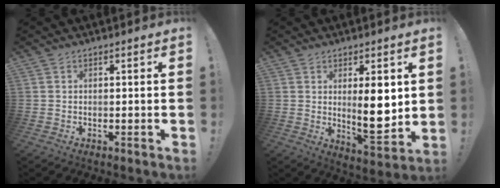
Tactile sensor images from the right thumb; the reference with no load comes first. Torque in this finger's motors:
{"motor_torque": [1.80, 2.44, 1.27, 0.14, 0.17]}